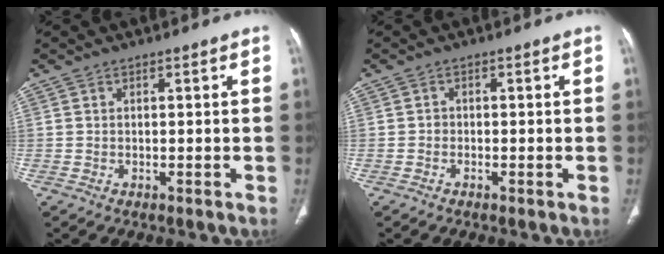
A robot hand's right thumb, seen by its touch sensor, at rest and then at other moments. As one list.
[{"total": 0.7, "force": [-0.4, 0.5, 0.1], "torque": [0.004, 0.004, -0.016]}]